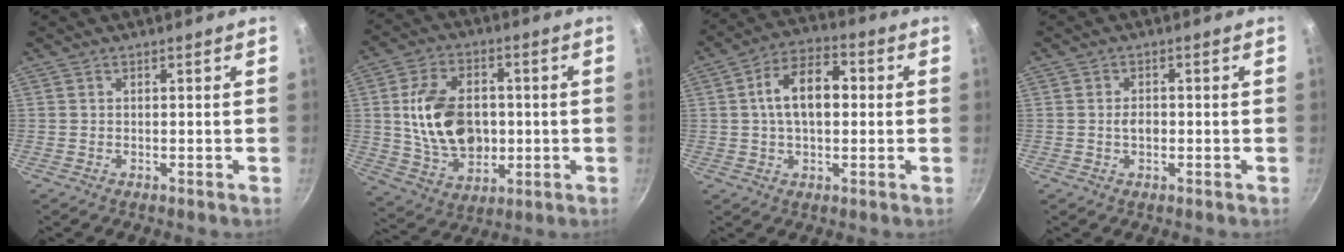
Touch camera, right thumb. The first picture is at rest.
{"total": 16.1, "force": [0.6, 11.1, 11.6], "torque": [-0.178, 0.000, 0.020]}
{"total": 11.4, "force": [1.2, 6.7, 9.2], "torque": [-0.150, 0.025, 0.014]}
{"total": 2.3, "force": [-0.3, 1.5, 1.7], "torque": [-0.024, 0.005, -0.007]}